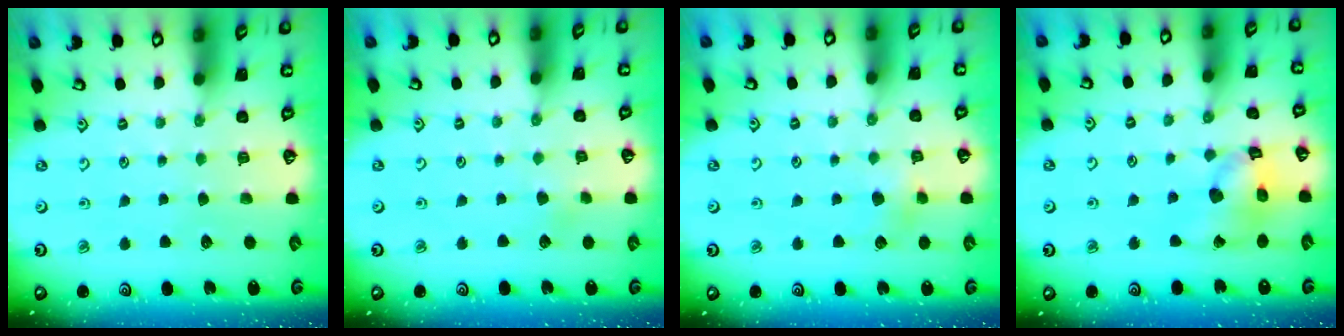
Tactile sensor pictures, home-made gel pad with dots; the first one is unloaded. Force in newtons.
{"total": 2.4, "press": 2.4, "slide": 0.3}
{"total": 3.6, "press": 3.6, "slide": 0.4}
{"total": 13.1, "press": 13.0, "slide": 1.5}